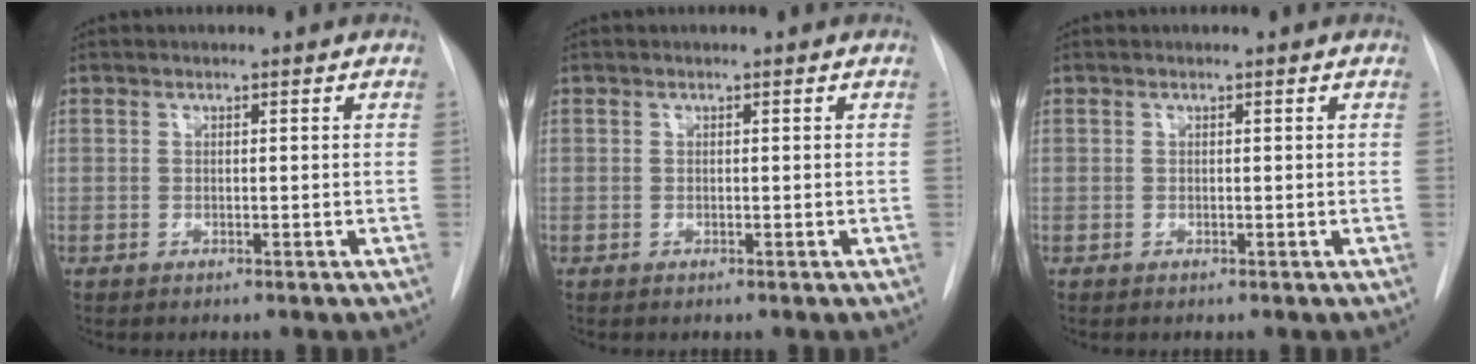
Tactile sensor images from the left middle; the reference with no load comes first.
{"total": 0.0}
{"total": 0.0}